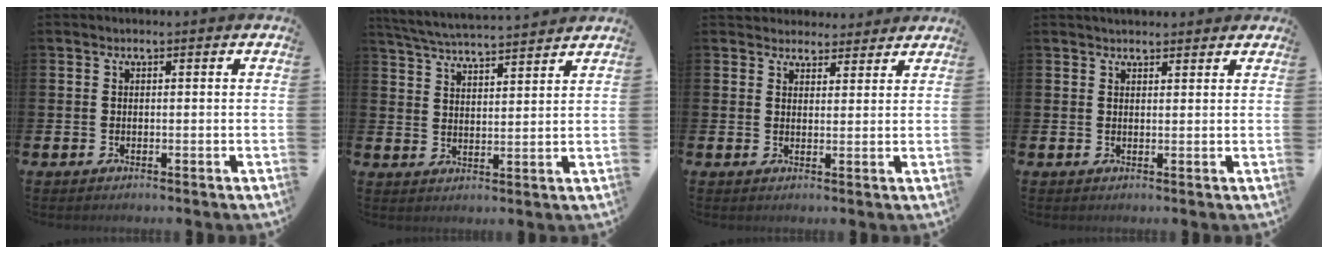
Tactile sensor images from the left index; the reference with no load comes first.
{"total": 5.3, "force": [5.2, 0.0, 0.8], "torque": [-0.037, -0.033, 0.092]}
{"total": 3.4, "force": [3.2, 1.2, -0.3], "torque": [0.007, -0.015, 0.057]}
{"total": 2.1, "force": [2.0, 0.5, 0.1], "torque": [0.005, -0.007, 0.036]}